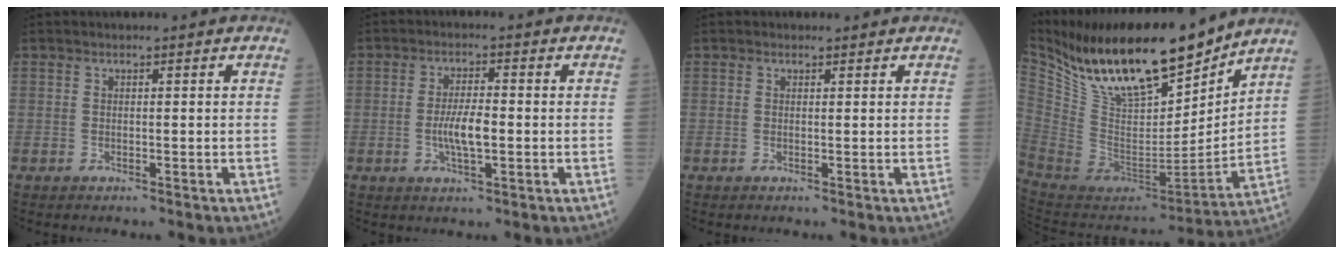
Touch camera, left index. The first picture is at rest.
{"total": 4.8, "force": [-1.6, 1.1, 4.4], "torque": [-0.088, -0.006, -0.033]}
{"total": 0.5, "force": [-0.4, 0.3, -0.2], "torque": [0.000, -0.007, -0.015]}
{"total": 22.0, "force": [16.7, 6.1, 13.0], "torque": [-0.231, -0.010, 0.300]}